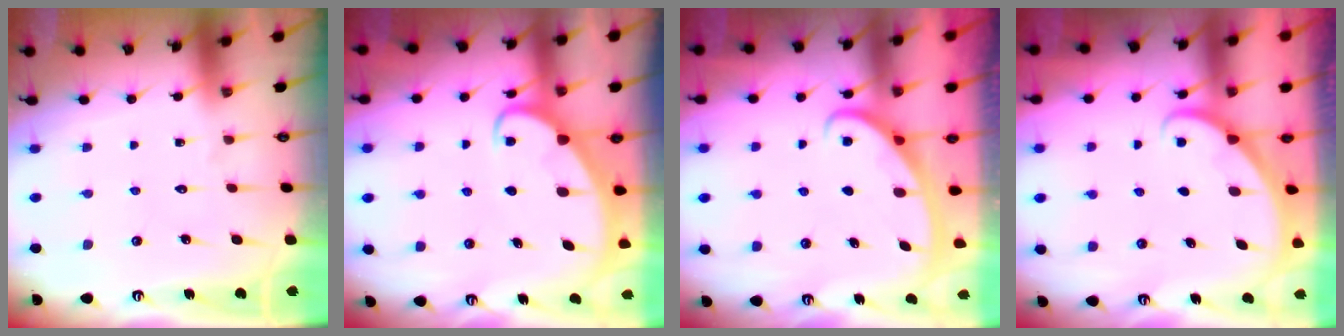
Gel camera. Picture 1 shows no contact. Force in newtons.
{"total": 3.0, "press": 3.0, "slide": 0.4}
{"total": 3.0, "press": 2.9, "slide": 0.4}
{"total": 2.8, "press": 2.8, "slide": 0.1}